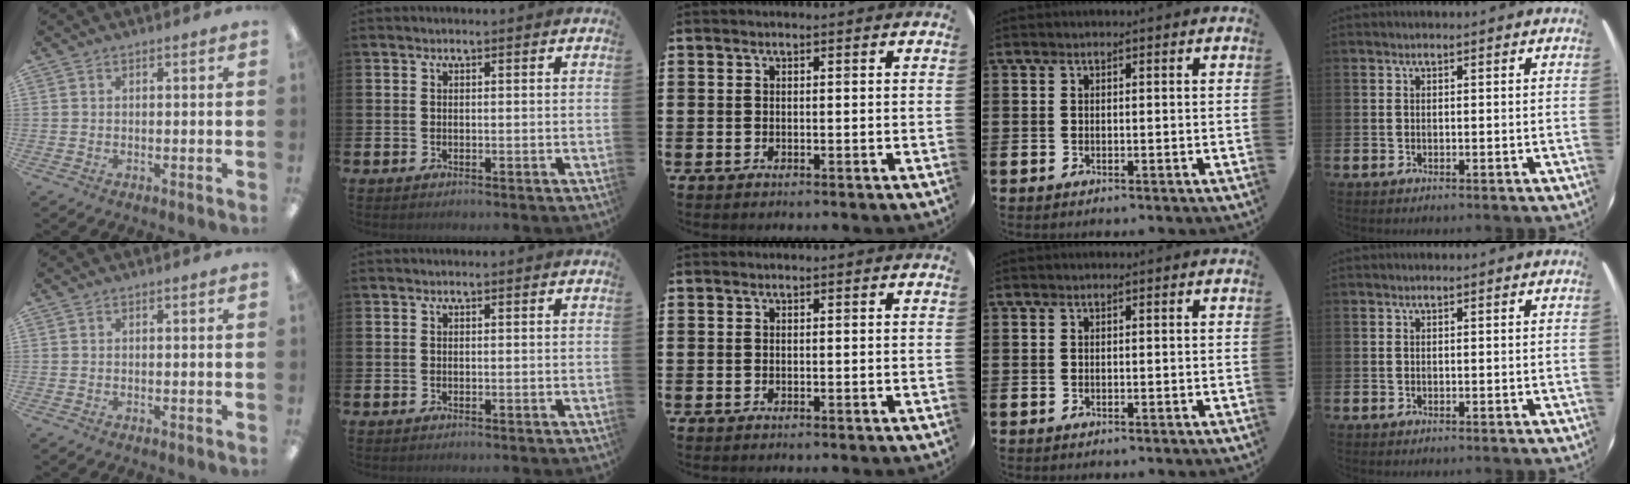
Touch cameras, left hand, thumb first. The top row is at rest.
{}